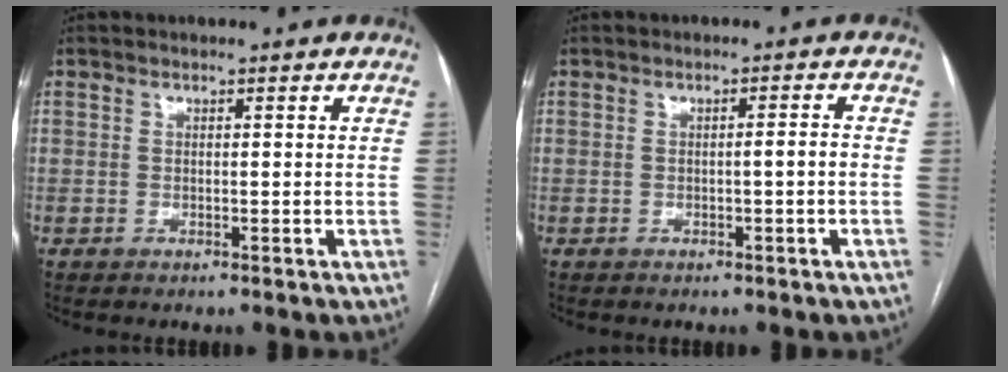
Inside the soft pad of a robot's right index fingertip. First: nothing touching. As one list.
[{"total": 1.7, "force": [-0.5, -0.1, 1.6], "torque": [-0.023, 0.002, -0.007]}]